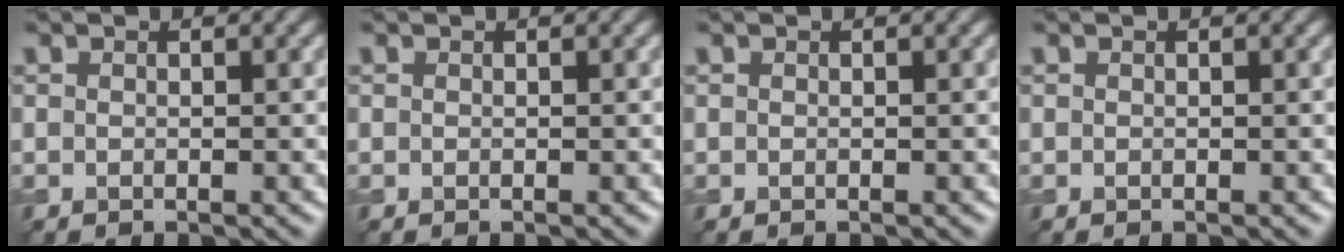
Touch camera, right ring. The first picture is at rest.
{"total": 0.0}
{"total": 0.0}
{"total": 0.0}